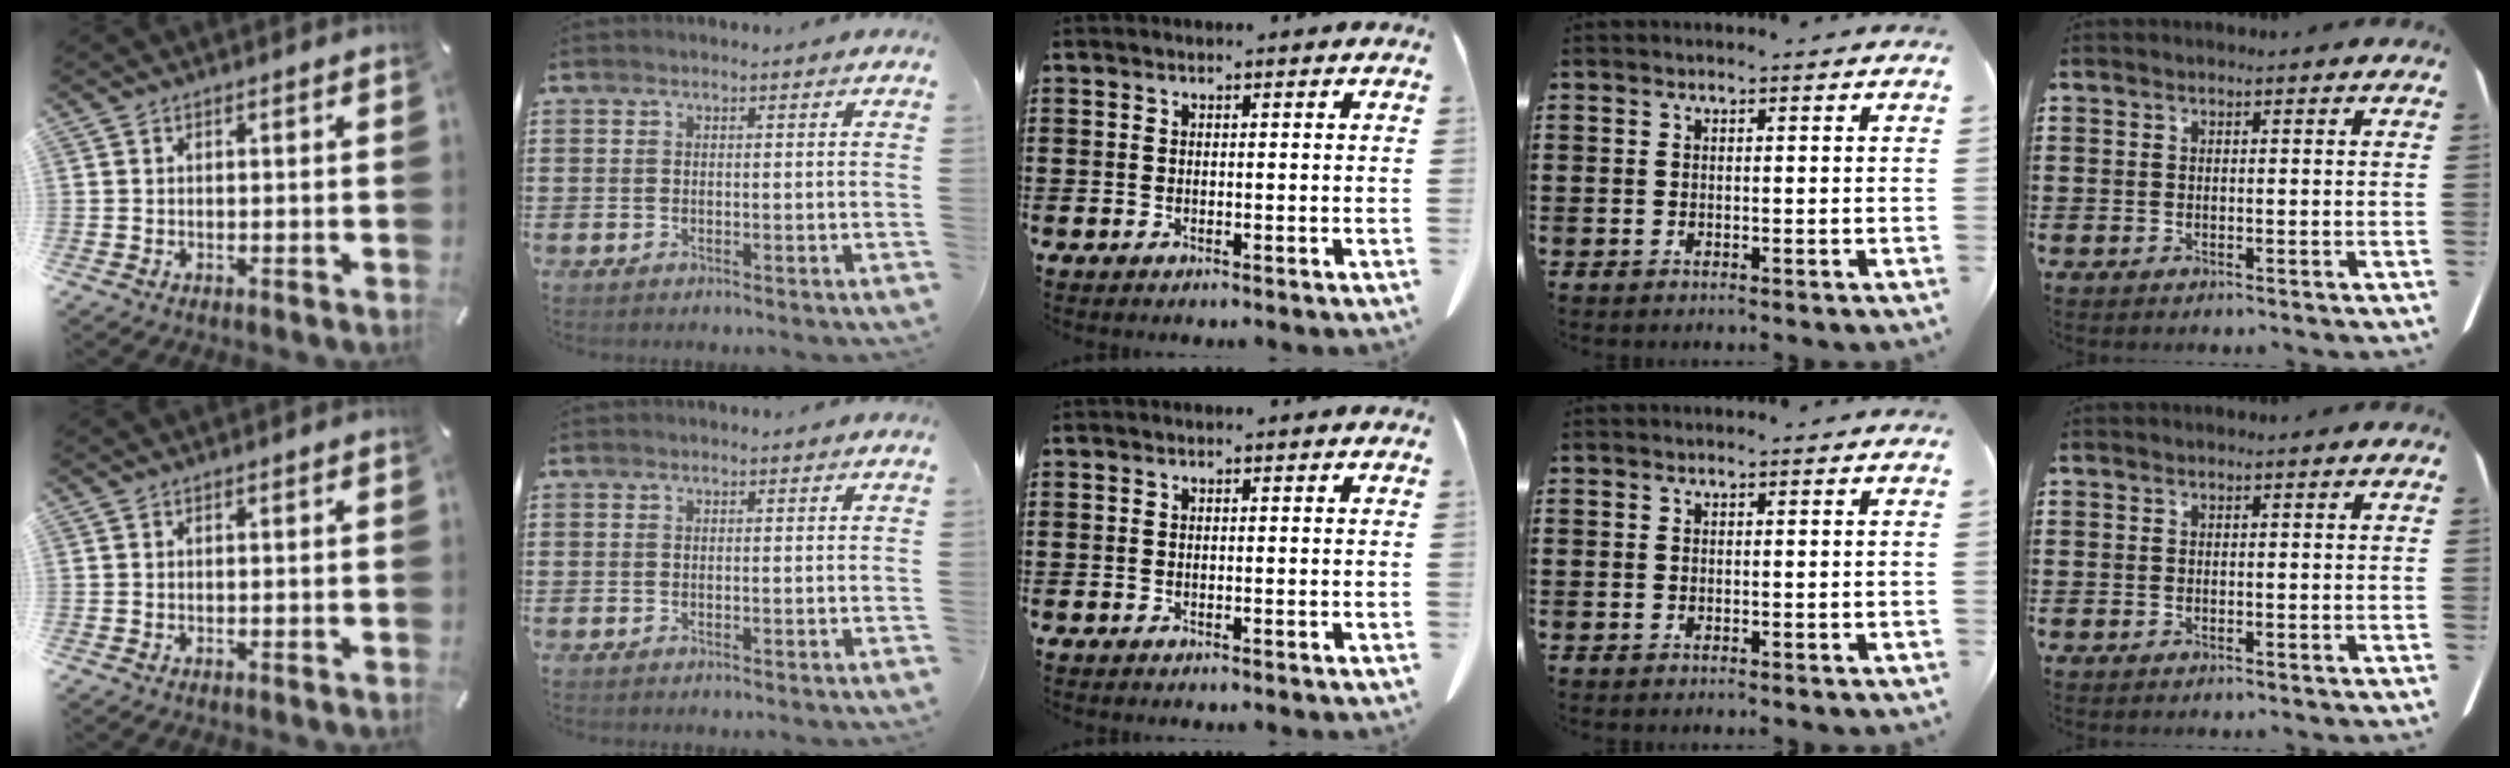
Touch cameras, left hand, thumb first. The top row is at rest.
{}